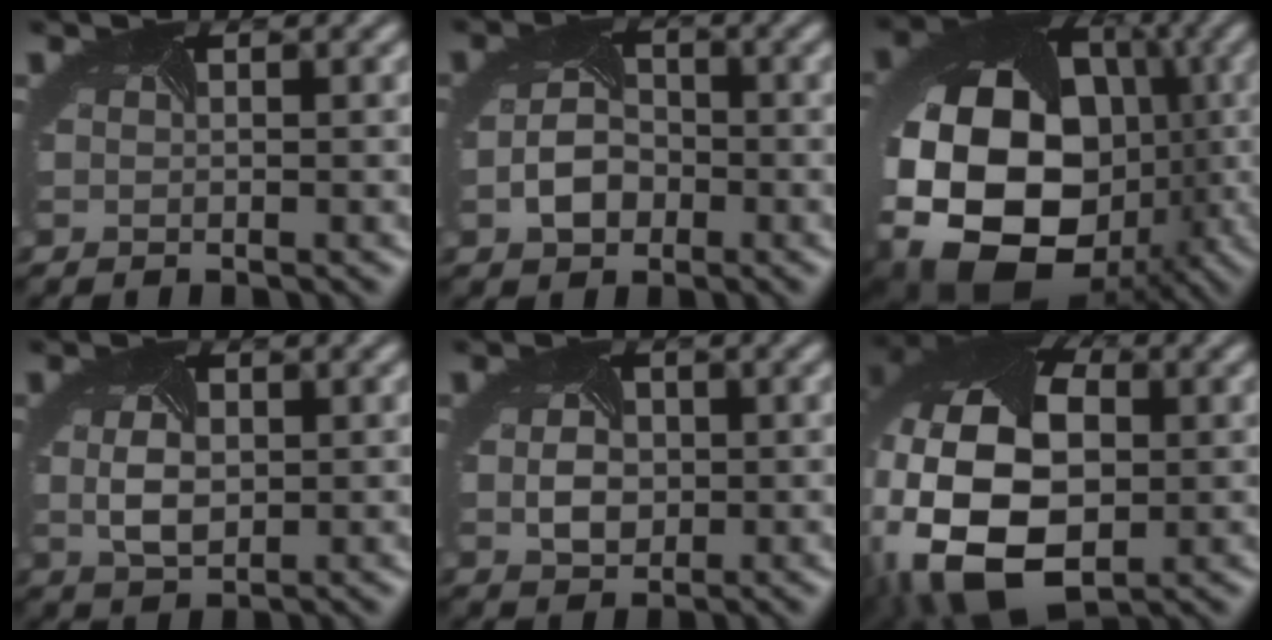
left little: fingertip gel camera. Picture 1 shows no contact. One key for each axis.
{"total": 3.2, "fx": -1.3, "fy": 2.2, "fz": 1.9, "tx": -0.038, "ty": -0.003, "tz": -0.026}
{"total": 20.7, "fx": -3.4, "fy": 15.9, "fz": 12.9, "tx": -0.232, "ty": -0.041, "tz": -0.080}
{"total": 3.0, "fx": 0.2, "fy": 1.8, "fz": 2.4, "tx": -0.058, "ty": -0.004, "tz": 0.005}
{"total": 3.3, "fx": 0.1, "fy": 2.4, "fz": 2.2, "tx": -0.044, "ty": 0.000, "tz": 0.004}
{"total": 20.1, "fx": -2.1, "fy": 14.1, "fz": 14.1, "tx": -0.261, "ty": -0.028, "tz": -0.059}